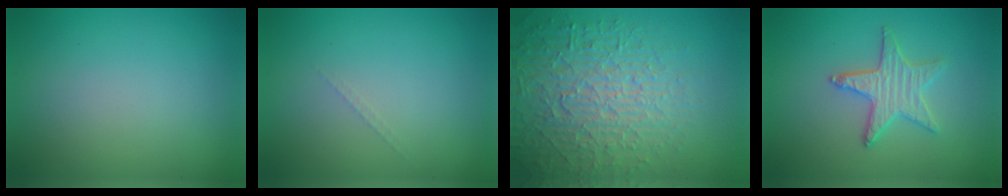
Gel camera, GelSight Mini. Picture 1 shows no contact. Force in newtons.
{"total": 0.6, "press": 0.6, "slide": 0.1}
{"total": 6.4, "press": 6.2, "slide": 1.7}
{"total": 3.2, "press": 3.1, "slide": 0.3}